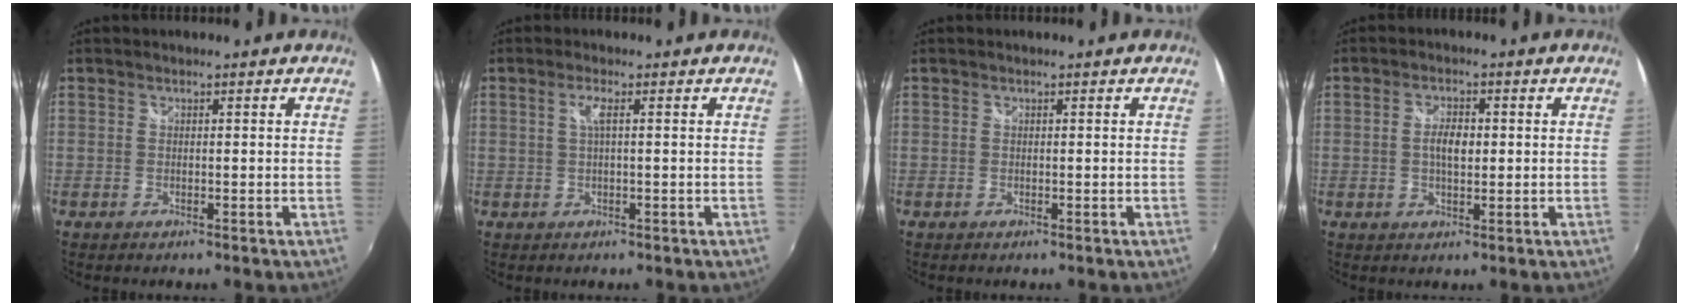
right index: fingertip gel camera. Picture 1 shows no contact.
{"total": 2.0, "force": [0.3, -0.2, 2.0], "torque": [-0.037, 0.001, 0.004]}
{"total": 0.0}
{"total": 3.9, "force": [0.2, 1.9, 3.4], "torque": [-0.062, 0.005, 0.001]}